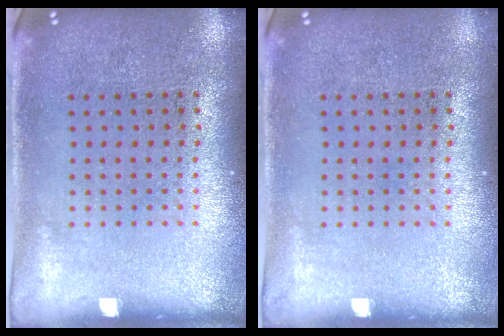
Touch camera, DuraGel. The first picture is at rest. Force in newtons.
{"total": 0.0}